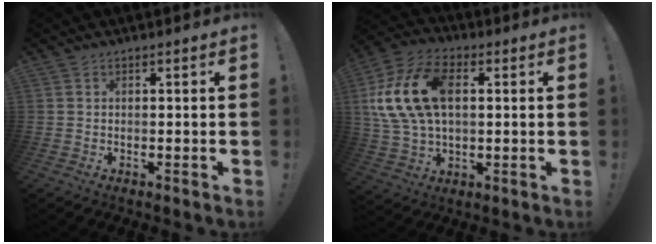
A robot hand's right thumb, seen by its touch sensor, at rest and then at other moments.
{"total": 18.9, "force": [3.4, 11.9, 14.2], "torque": [-0.268, 0.002, 0.061]}